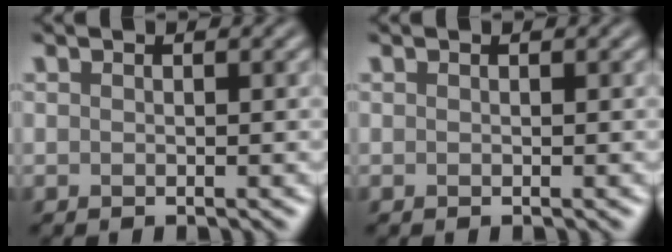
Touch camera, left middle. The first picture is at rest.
{"total": 0.0}